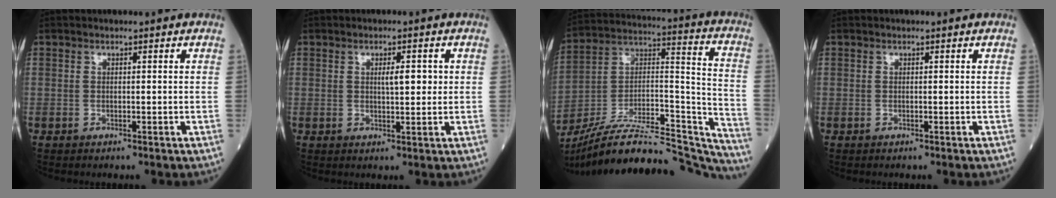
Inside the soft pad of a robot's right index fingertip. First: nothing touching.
{"total": 3.0, "force": [0.6, 0.8, 2.8], "torque": [-0.044, 0.000, 0.009]}
{"total": 31.5, "force": [-28.8, 5.0, 12.0], "torque": [-0.152, 0.015, -0.430]}
{"total": 0.0}